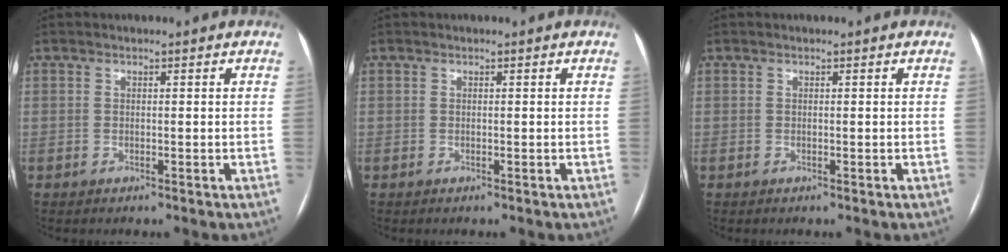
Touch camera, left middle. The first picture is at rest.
{"total": 0.0}
{"total": 0.0}